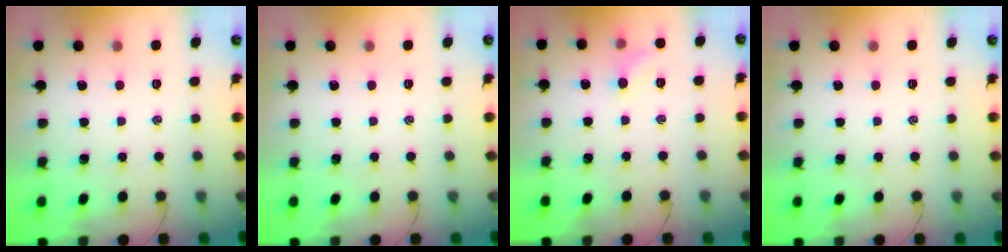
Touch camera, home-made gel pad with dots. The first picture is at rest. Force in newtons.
{"total": 0.0}
{"total": 5.3, "press": 5.0, "slide": 1.7}
{"total": 0.0}